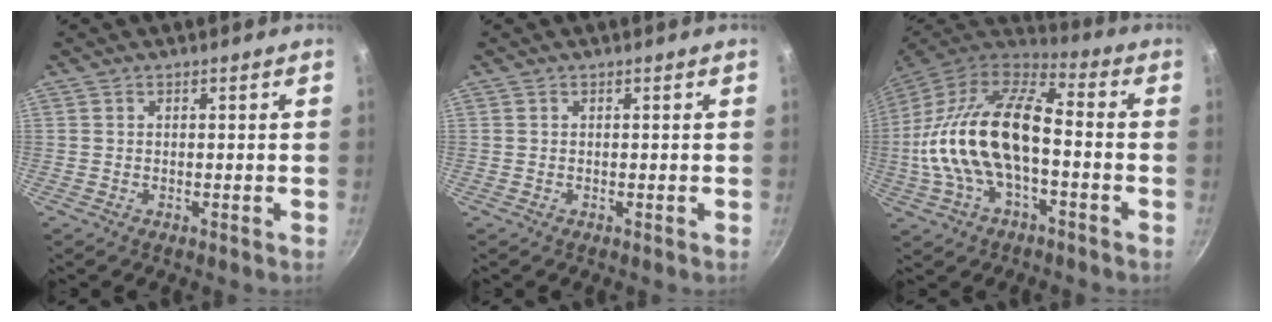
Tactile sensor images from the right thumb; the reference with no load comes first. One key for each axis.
{"total": 0.0}
{"total": 21.4, "fx": -2.5, "fy": 10.5, "fz": 18.5, "tx": -0.344, "ty": 0.038, "tz": -0.058}